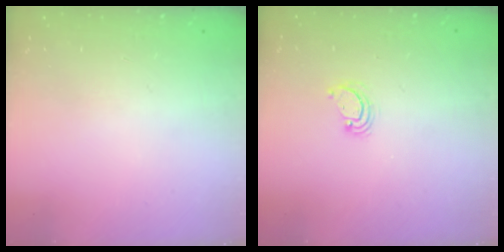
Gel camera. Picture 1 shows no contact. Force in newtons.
{"total": 3.3, "press": 3.3, "slide": 0.3}